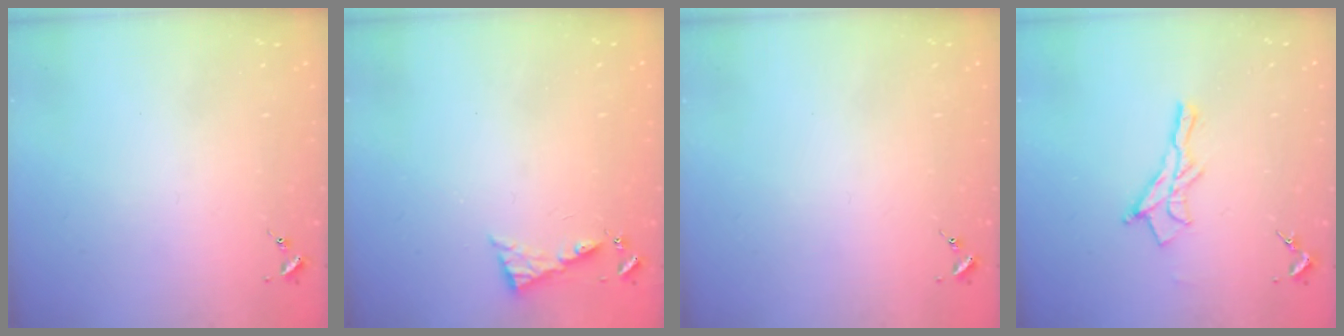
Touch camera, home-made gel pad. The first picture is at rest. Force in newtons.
{"total": 6.4, "press": 6.4, "slide": 0.5}
{"total": 0.0}
{"total": 10.5, "press": 10.5, "slide": 0.9}